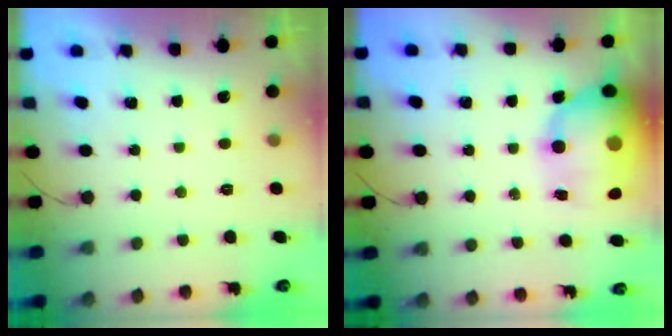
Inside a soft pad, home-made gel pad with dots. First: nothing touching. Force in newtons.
{"total": 18.7, "press": 18.2, "slide": 4.5}